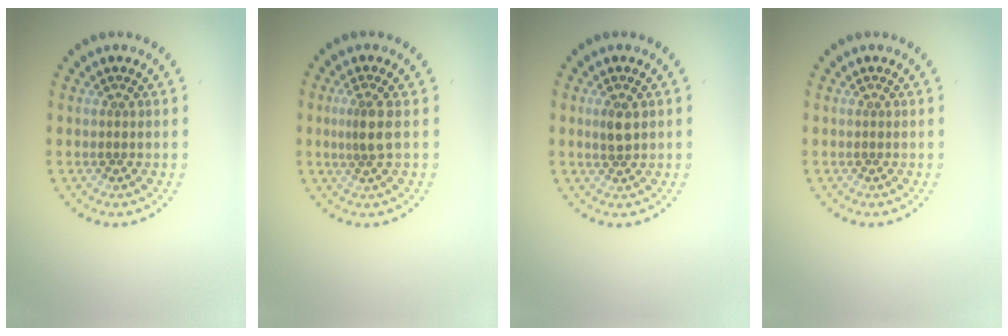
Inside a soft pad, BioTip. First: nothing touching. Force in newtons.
{"total": 2.2, "press": 1.6, "slide": 1.4}
{"total": 1.6, "press": 1.6, "slide": 0.5}
{"total": 0.0}